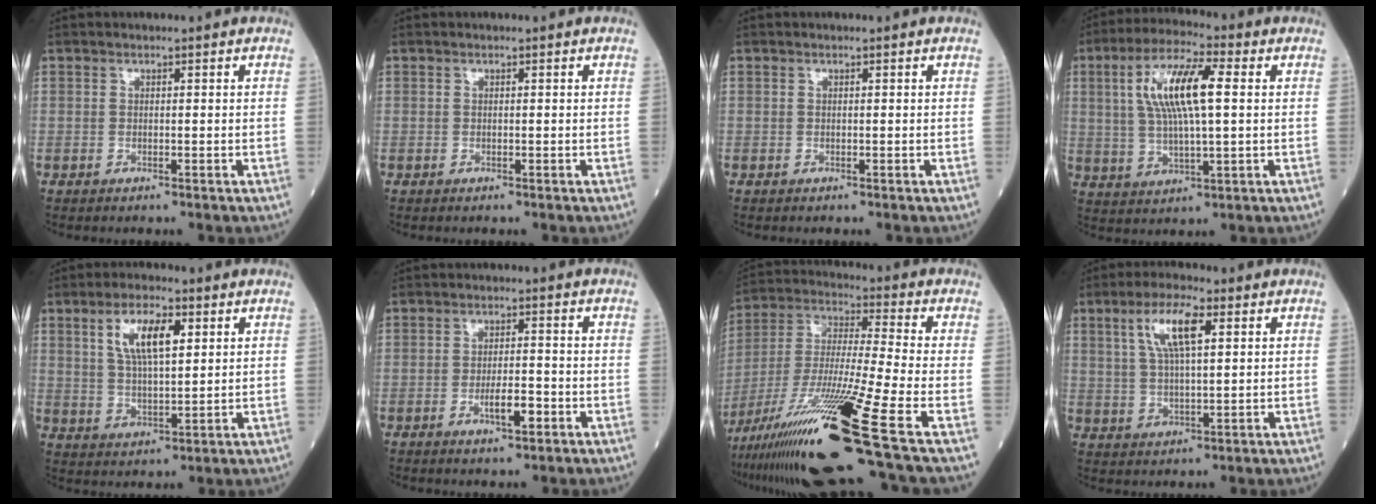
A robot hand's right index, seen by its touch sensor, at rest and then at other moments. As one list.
[{"total": 0.0}, {"total": 0.0}, {"total": 11.7, "force": [2.5, 2.5, 11.1], "torque": [-0.223, 0.016, 0.046]}, {"total": 8.4, "force": [3.3, 2.6, 7.3], "torque": [-0.140, 0.007, 0.064]}, {"total": 4.2, "force": [-1.8, 0.9, 3.7], "torque": [-0.063, 0.001, -0.030]}, {"total": 23.6, "force": [-12.9, -0.8, 19.8], "torque": [-0.358, -0.043, -0.231]}, {"total": 8.1, "force": [3.2, 1.9, 7.2], "torque": [-0.143, 0.013, 0.063]}]